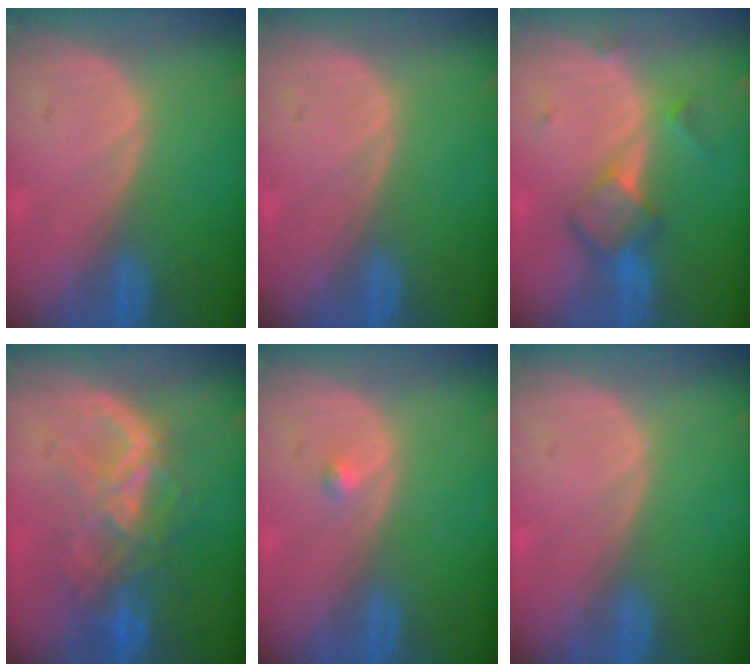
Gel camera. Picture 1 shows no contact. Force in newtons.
{"total": 0.0}
{"total": 5.9, "press": 5.1, "slide": 3.0}
{"total": 8.8, "press": 7.5, "slide": 4.6}
{"total": 0.8, "press": 0.8, "slide": 0.2}
{"total": 0.0}